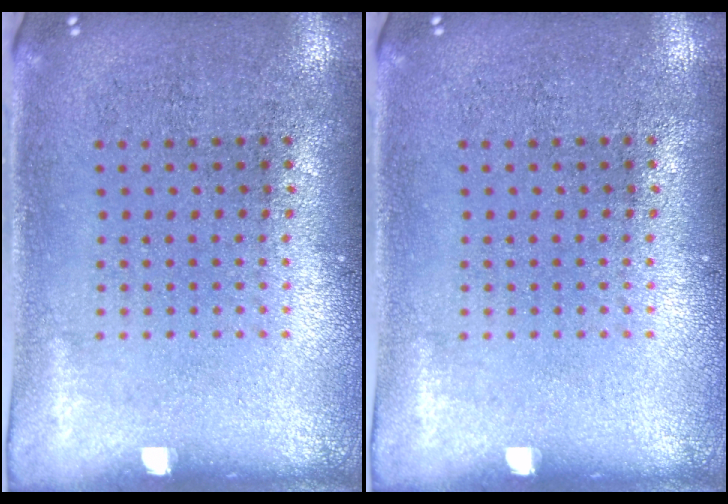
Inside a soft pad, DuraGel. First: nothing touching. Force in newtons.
{"total": 0.0}